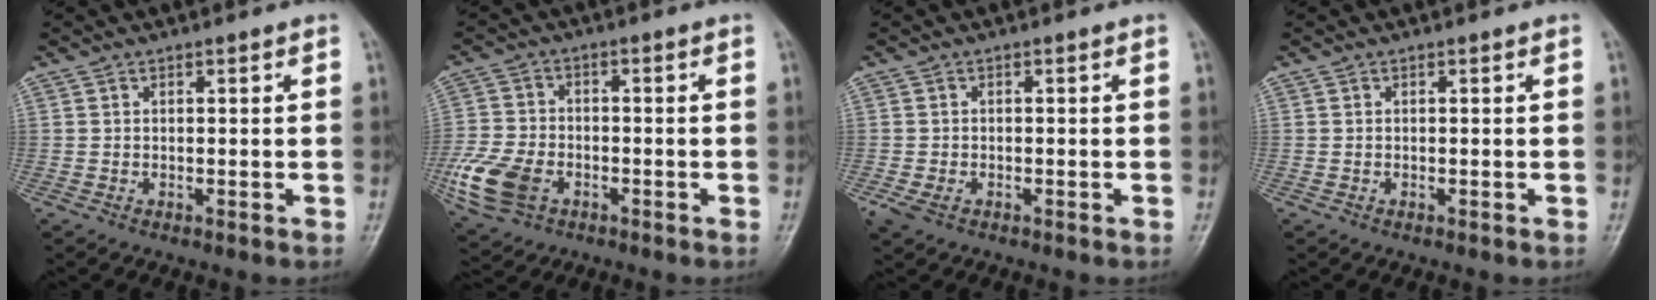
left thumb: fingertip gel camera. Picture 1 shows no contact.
{"total": 11.1, "force": [-4.2, 7.6, 7.0], "torque": [-0.150, 0.004, -0.079]}
{"total": 2.8, "force": [-1.3, 1.8, 1.8], "torque": [-0.045, -0.003, -0.020]}
{"total": 0.0}